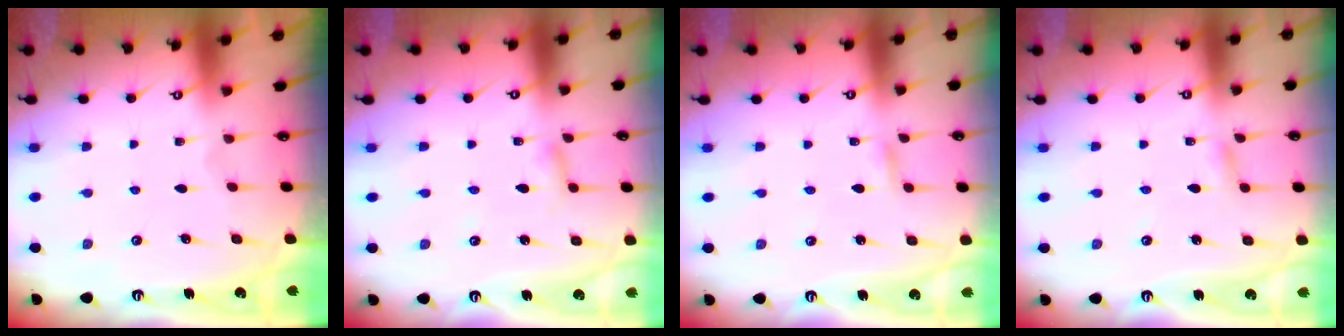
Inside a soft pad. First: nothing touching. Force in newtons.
{"total": 3.4, "press": 3.4, "slide": 0.3}
{"total": 1.8, "press": 1.8, "slide": 0.1}
{"total": 2.4, "press": 2.4, "slide": 0.2}